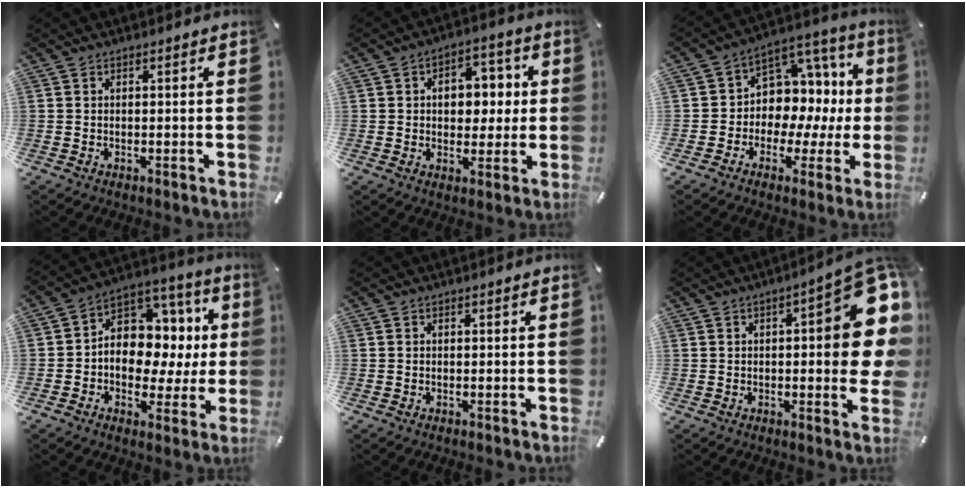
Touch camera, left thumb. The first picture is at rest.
{"total": 9.0, "force": [0.9, 6.8, 5.9], "torque": [-0.066, 0.000, 0.007]}
{"total": 10.6, "force": [0.7, 9.6, 4.5], "torque": [-0.061, -0.027, 0.022]}
{"total": 11.3, "force": [0.5, 9.8, 5.7], "torque": [-0.073, -0.020, 0.018]}
{"total": 0.0}
{"total": 18.9, "force": [4.1, 6.4, 17.3], "torque": [-0.201, -0.036, 0.064]}